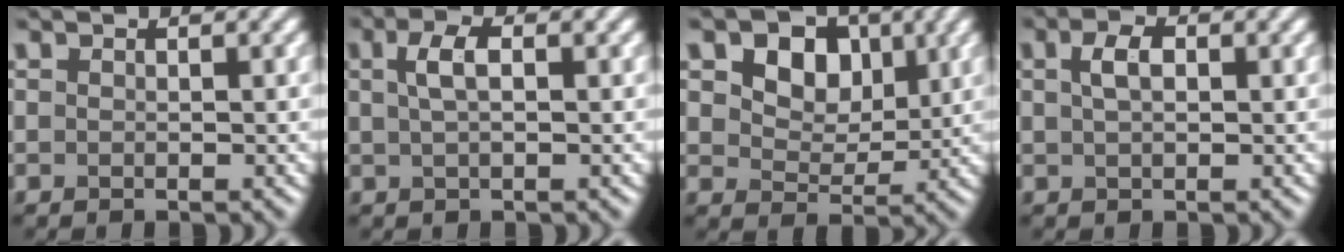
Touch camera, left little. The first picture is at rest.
{"total": 2.5, "force": [0.7, 0.9, 2.2], "torque": [-0.043, 0.007, 0.010]}
{"total": 6.2, "force": [2.6, 4.4, 3.5], "torque": [-0.080, -0.009, 0.046]}
{"total": 2.3, "force": [0.6, 1.2, 1.8], "torque": [-0.037, 0.004, 0.008]}